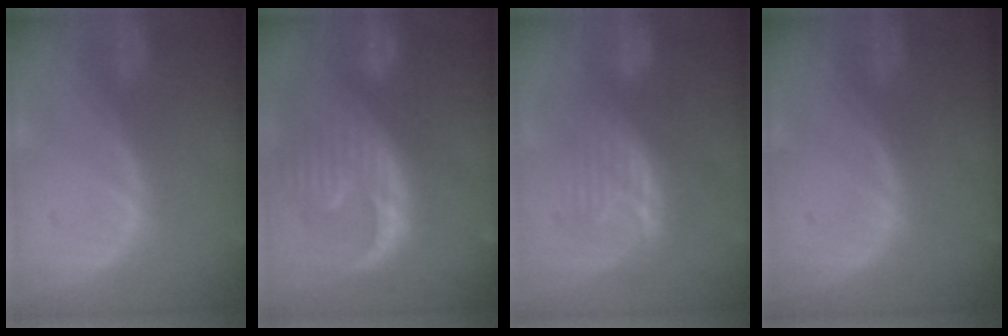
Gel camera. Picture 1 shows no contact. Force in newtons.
{"total": 13.4, "press": 11.4, "slide": 7.0}
{"total": 7.6, "press": 7.1, "slide": 2.7}
{"total": 0.0}